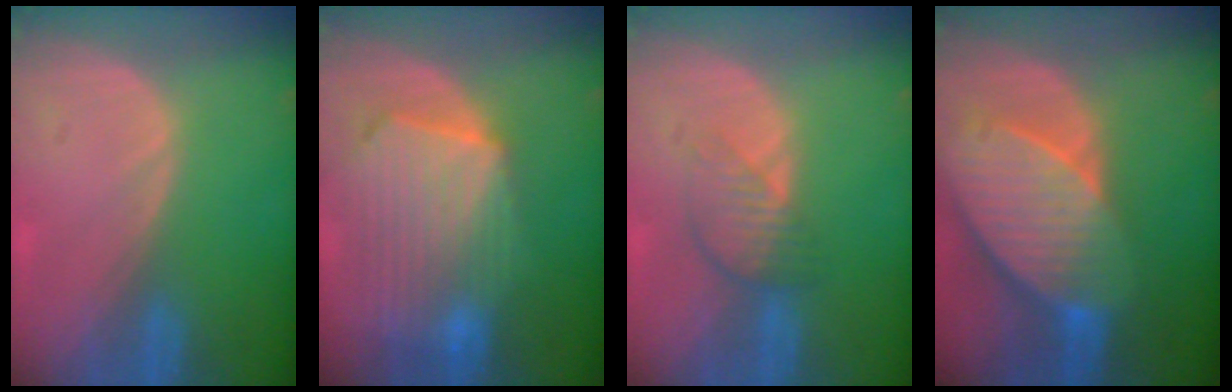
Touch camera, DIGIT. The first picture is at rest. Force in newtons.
{"total": 10.8, "press": 9.5, "slide": 5.2}
{"total": 4.2, "press": 3.7, "slide": 1.9}
{"total": 10.7, "press": 9.4, "slide": 5.1}